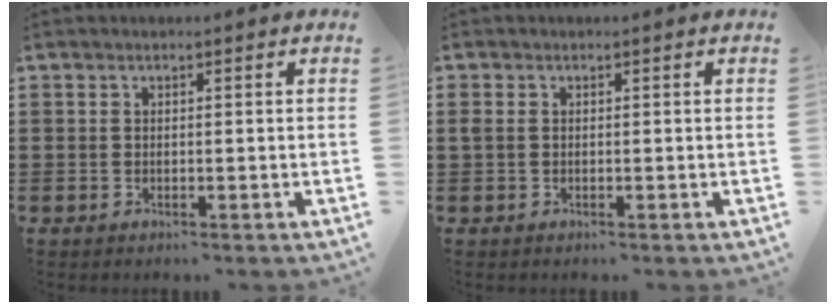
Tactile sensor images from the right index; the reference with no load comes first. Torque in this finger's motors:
{"motor_torque": [0.12, -0.10, 0.04, 0.04]}